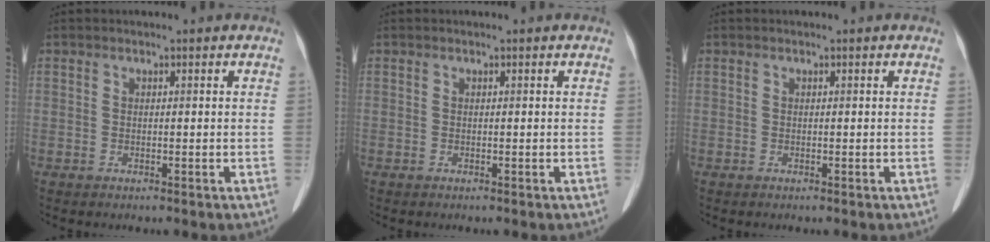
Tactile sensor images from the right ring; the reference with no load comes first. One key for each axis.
{"total": 0.0}
{"total": 0.0}